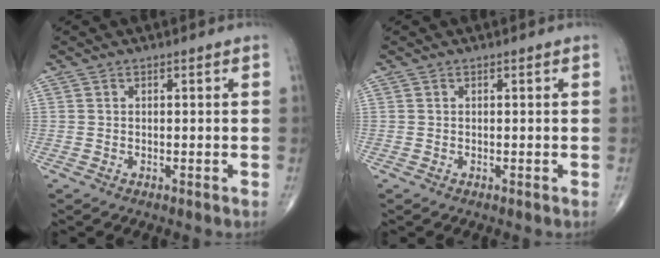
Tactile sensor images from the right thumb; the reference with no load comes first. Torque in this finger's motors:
{"motor_torque": [0.00, 0.00, 0.00, 0.00, 0.00]}